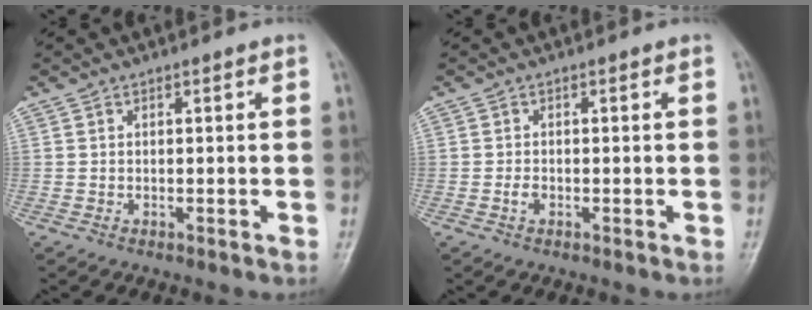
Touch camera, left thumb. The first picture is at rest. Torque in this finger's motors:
{"motor_torque": [-0.11, 0.03, 0.05, 0.01, 0.00]}